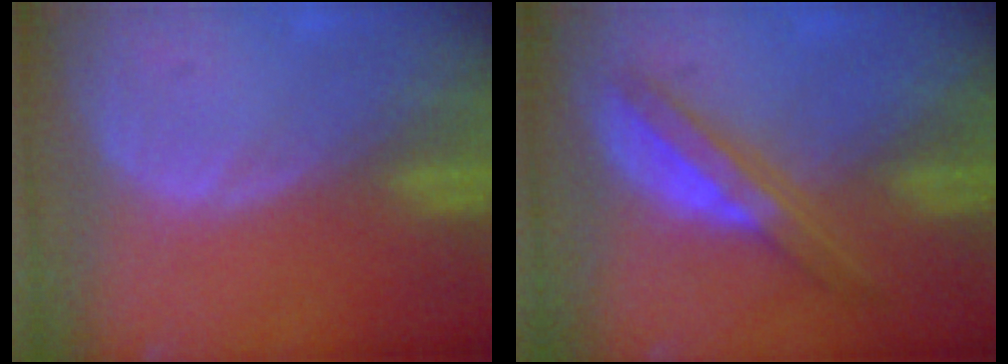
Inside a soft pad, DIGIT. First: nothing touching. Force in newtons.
{"total": 5.6, "press": 5.2, "slide": 1.9}